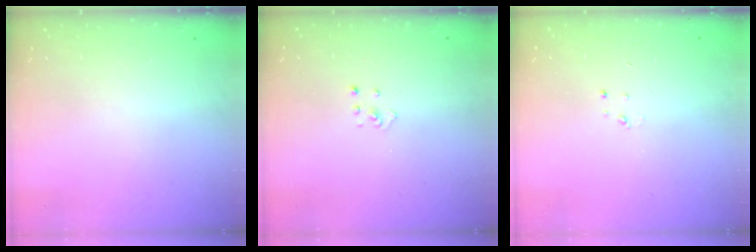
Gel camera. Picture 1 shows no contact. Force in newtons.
{"total": 1.9, "press": 1.9, "slide": 0.1}
{"total": 2.3, "press": 2.3, "slide": 0.3}